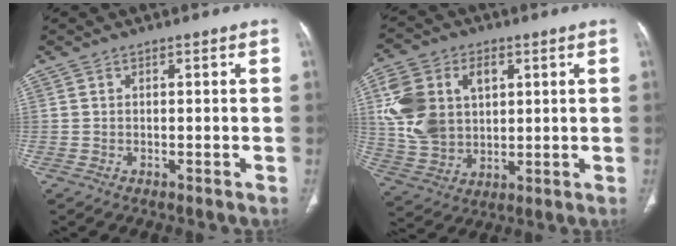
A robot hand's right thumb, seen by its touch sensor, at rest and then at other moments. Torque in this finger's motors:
{"motor_torque": [1.90, 1.84, 1.02, 0.82, 0.14]}